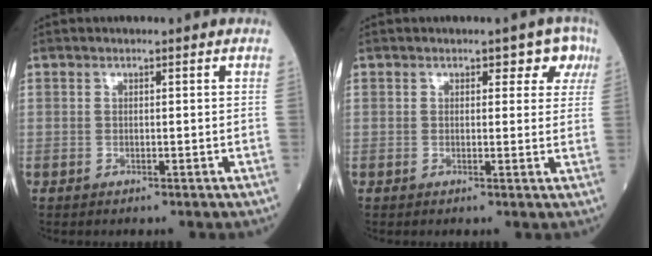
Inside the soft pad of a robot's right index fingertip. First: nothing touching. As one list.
[{"total": 3.5, "force": [1.8, 2.2, 2.0], "torque": [-0.002, 0.008, 0.012]}]